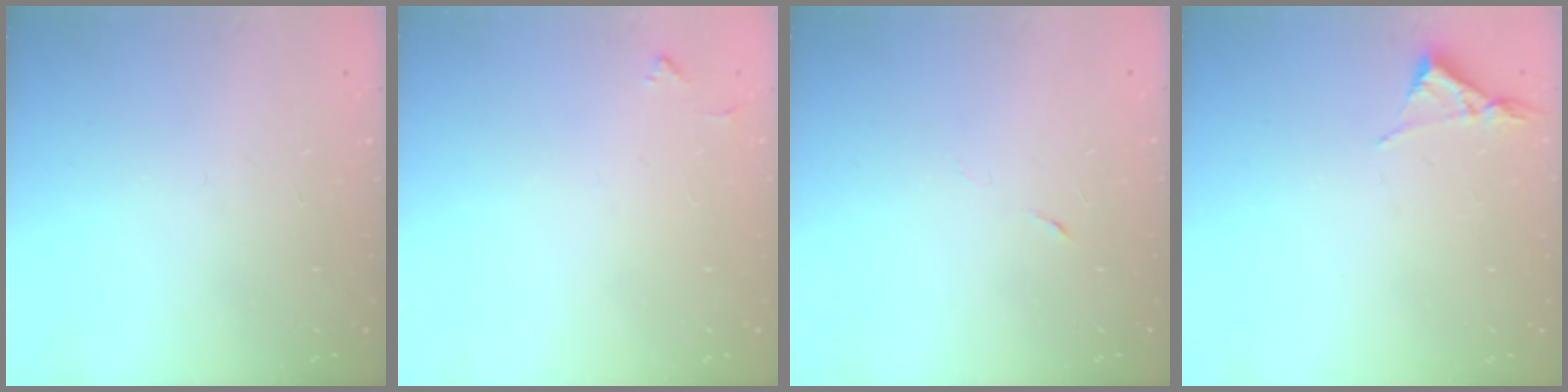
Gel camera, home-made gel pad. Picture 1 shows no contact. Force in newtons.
{"total": 4.1, "press": 4.0, "slide": 0.6}
{"total": 2.9, "press": 2.7, "slide": 1.0}
{"total": 3.4, "press": 3.4, "slide": 0.5}